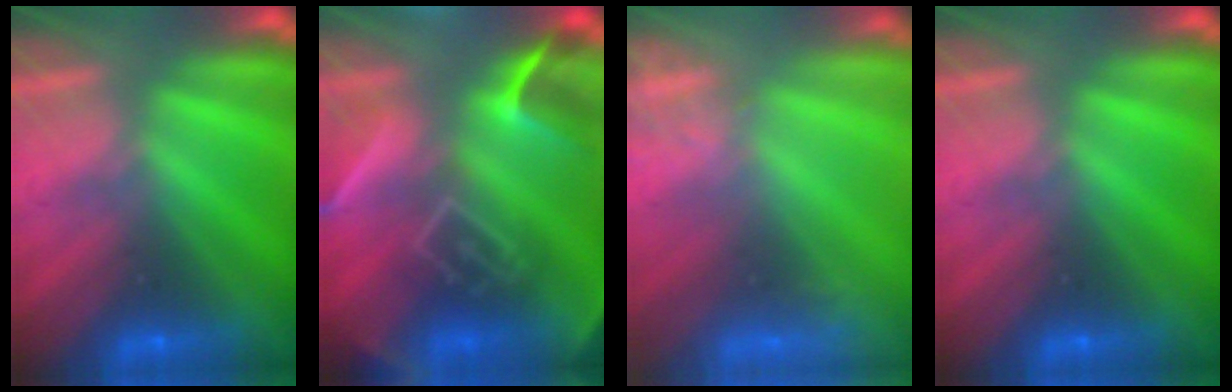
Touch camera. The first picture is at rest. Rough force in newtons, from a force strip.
{"total": 12.7}
{"total": 2.6}
{"total": 0.0}